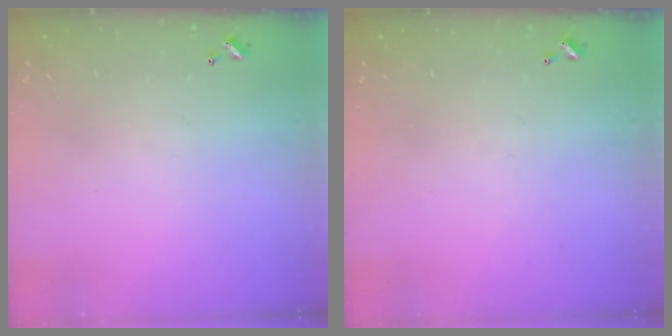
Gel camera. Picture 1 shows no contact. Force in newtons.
{"total": 0.0}